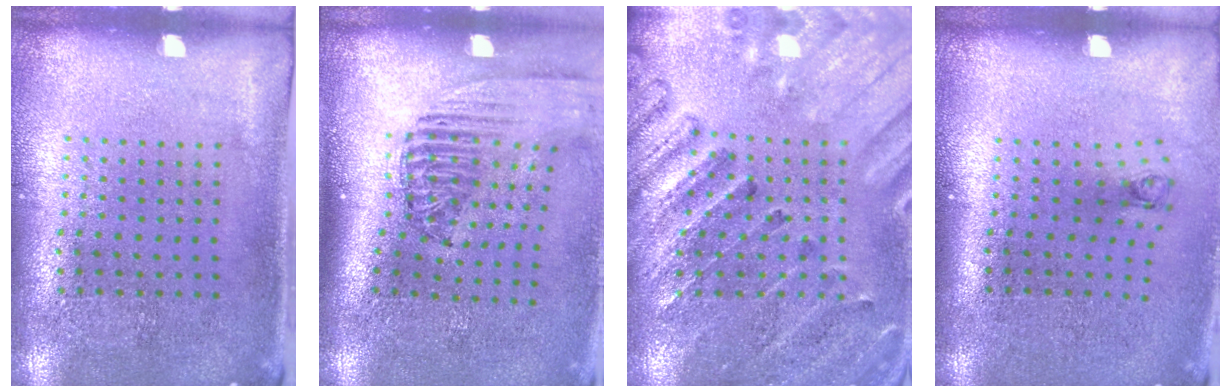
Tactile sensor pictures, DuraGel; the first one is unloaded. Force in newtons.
{"total": 2.4, "press": 1.8, "slide": 1.6}
{"total": 2.5, "press": 2.5, "slide": 0.4}
{"total": 0.8, "press": 0.3, "slide": 0.8}